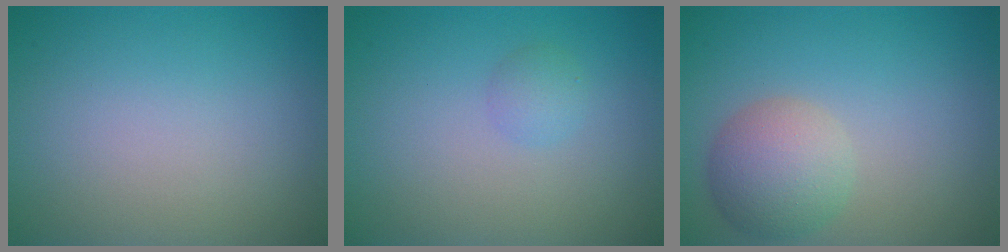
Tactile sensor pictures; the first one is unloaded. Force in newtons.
{"total": 1.2, "press": 1.2, "slide": 0.1}
{"total": 4.2, "press": 4.2, "slide": 0.2}